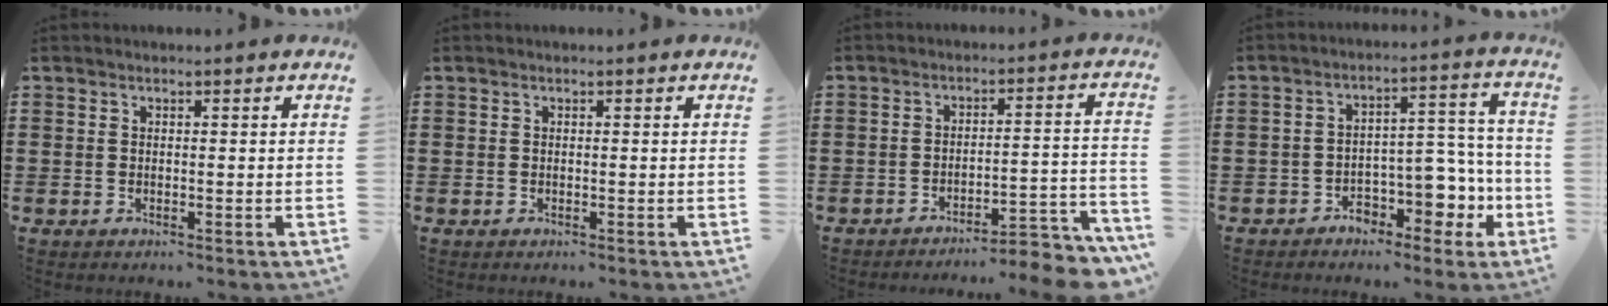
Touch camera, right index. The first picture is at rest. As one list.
[{"total": 0.0}, {"total": 4.9, "force": [-4.5, 0.2, 1.9], "torque": [-0.034, -0.010, -0.091]}, {"total": 7.1, "force": [-3.4, 4.7, 4.0], "torque": [-0.054, 0.011, -0.060]}]